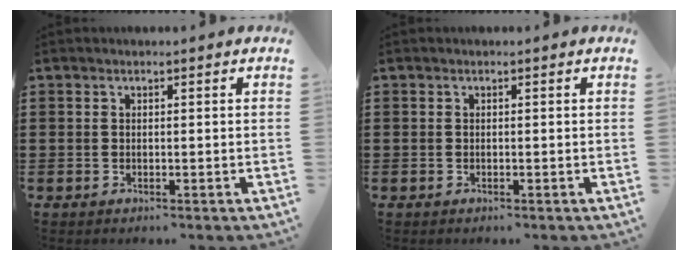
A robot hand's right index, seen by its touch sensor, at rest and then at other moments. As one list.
[{"total": 0.0}]